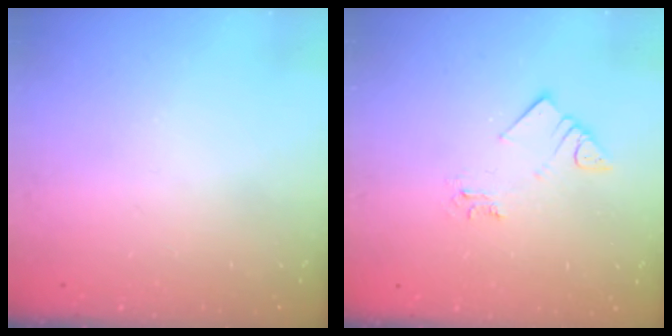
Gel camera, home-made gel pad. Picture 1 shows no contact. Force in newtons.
{"total": 3.0, "press": 3.0, "slide": 0.0}